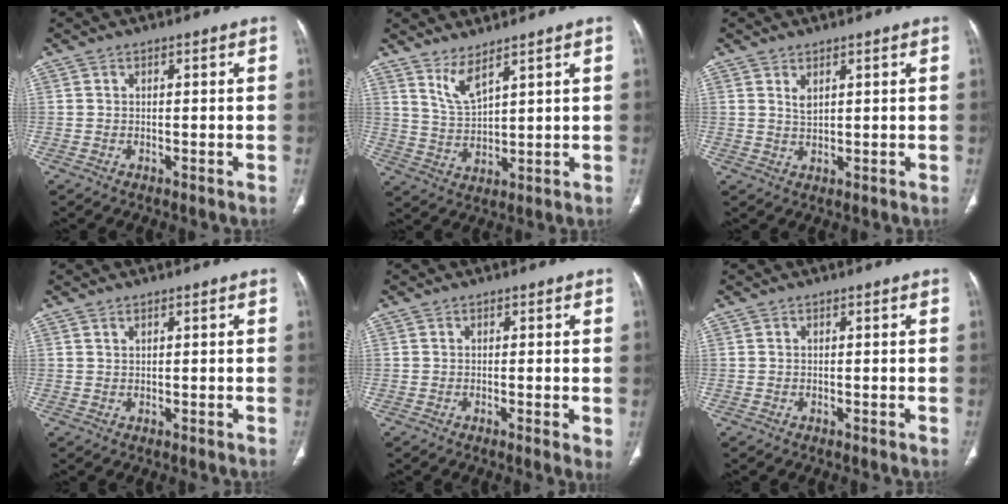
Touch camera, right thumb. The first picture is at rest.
{"total": 5.2, "force": [3.9, 1.1, 3.3], "torque": [-0.067, -0.038, 0.087]}
{"total": 2.0, "force": [1.1, 0.9, 1.3], "torque": [-0.021, -0.009, 0.027]}
{"total": 0.7, "force": [0.6, 0.3, 0.3], "torque": [-0.005, -0.003, 0.010]}
{"total": 2.2, "force": [-0.1, 0.4, 2.2], "torque": [-0.037, -0.008, -0.006]}
{"total": 0.0}